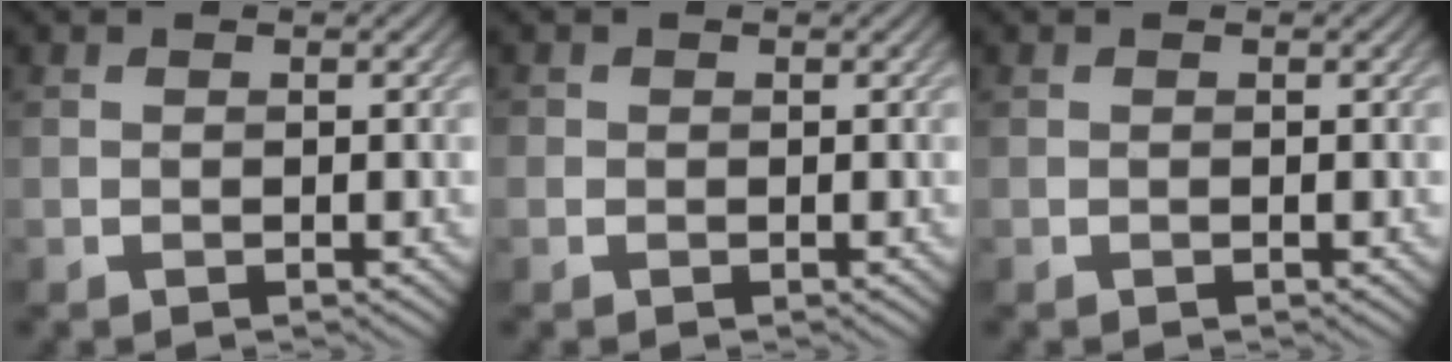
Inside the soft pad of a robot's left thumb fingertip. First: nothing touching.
{"total": 0.7, "force": [0.0, 0.6, 0.0], "torque": [0.004, -0.003, -0.004]}
{"total": 0.0}